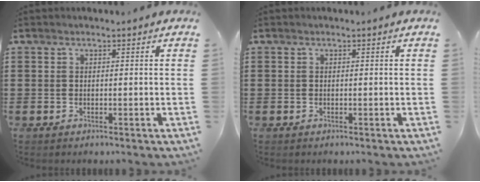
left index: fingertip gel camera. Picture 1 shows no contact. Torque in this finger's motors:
{"motor_torque": [0.00, 0.00, 0.00, 0.00]}